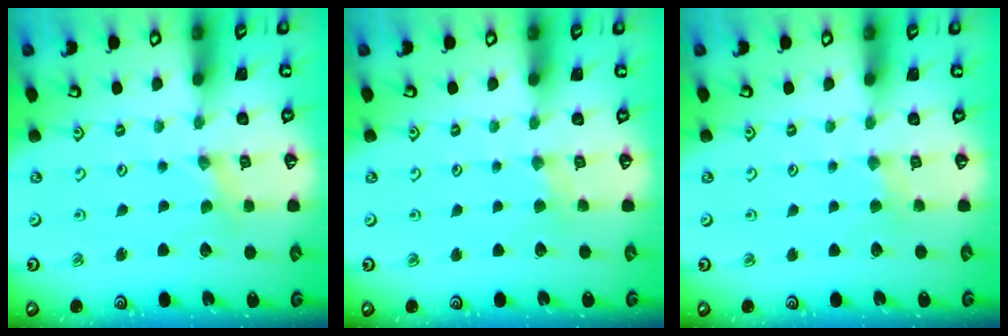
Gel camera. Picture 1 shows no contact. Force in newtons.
{"total": 2.2, "press": 2.2, "slide": 0.4}
{"total": 2.2, "press": 2.2, "slide": 0.4}